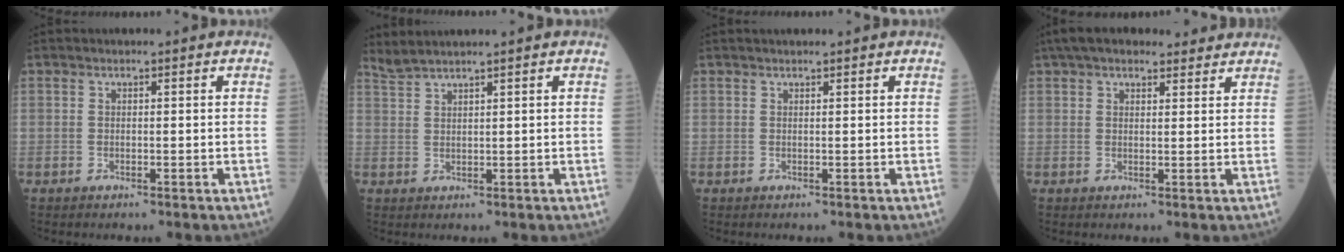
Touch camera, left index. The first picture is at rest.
{"total": 3.3, "force": [2.9, -1.0, 1.0], "torque": [-0.028, 0.015, 0.067]}
{"total": 2.2, "force": [2.0, 0.0, 1.0], "torque": [-0.010, 0.021, 0.030]}
{"total": 11.2, "force": [9.4, 3.5, 4.8], "torque": [-0.069, 0.046, 0.137]}